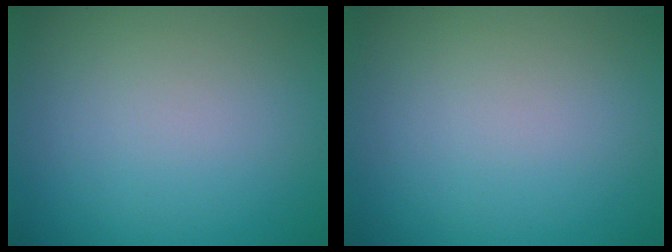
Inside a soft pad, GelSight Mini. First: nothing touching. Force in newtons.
{"total": 0.0}